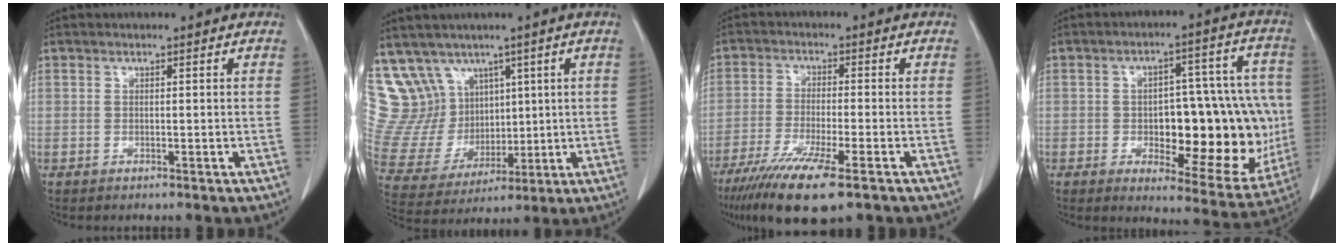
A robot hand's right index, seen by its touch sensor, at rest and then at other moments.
{"total": 14.7, "force": [8.5, 11.3, 3.8], "torque": [-0.106, 0.064, 0.201]}
{"total": 12.1, "force": [-7.8, 1.4, 9.1], "torque": [-0.161, -0.032, -0.127]}
{"total": 20.6, "force": [-2.5, 8.4, 18.7], "torque": [-0.205, 0.030, -0.010]}